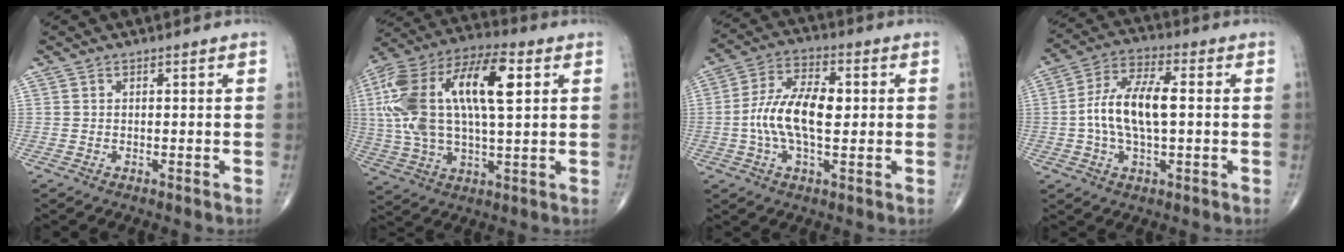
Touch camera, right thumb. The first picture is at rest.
{"total": 24.9, "force": [5.4, 10.8, 21.7], "torque": [-0.446, 0.024, 0.086]}
{"total": 12.3, "force": [-0.1, 5.9, 10.8], "torque": [-0.211, 0.018, -0.008]}
{"total": 12.1, "force": [-0.1, 5.6, 10.8], "torque": [-0.214, 0.022, -0.007]}